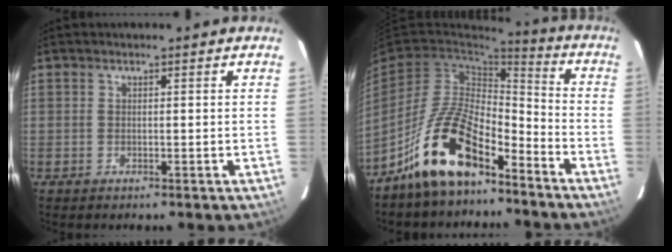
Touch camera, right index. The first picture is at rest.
{"total": 15.0, "force": [-10.1, 5.8, 9.4], "torque": [-0.185, 0.014, -0.183]}